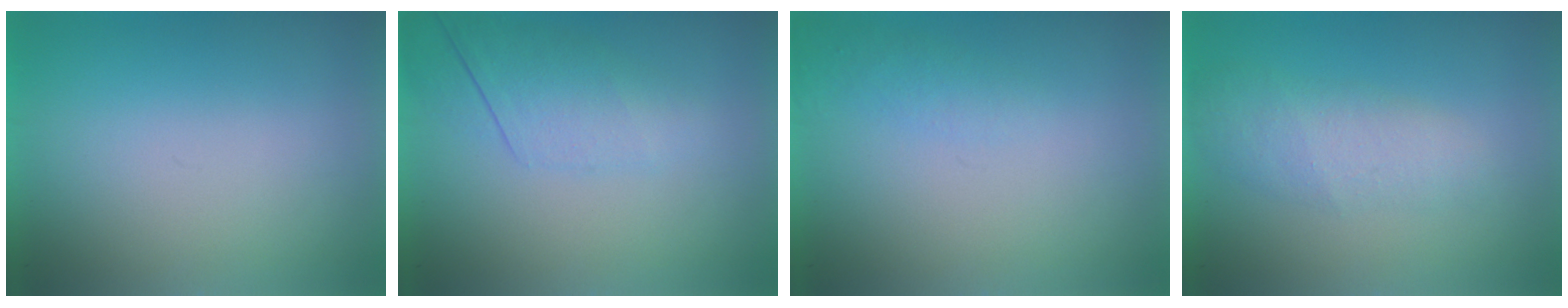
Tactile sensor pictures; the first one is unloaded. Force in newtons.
{"total": 2.3}
{"total": 1.3}
{"total": 2.3}